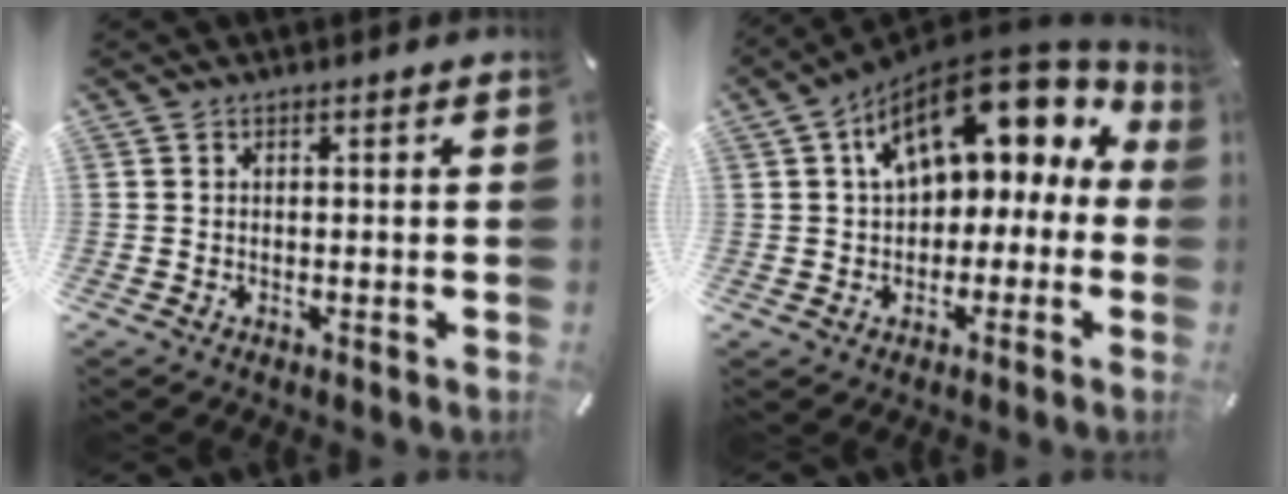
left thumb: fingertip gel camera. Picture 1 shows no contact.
{"total": 14.3, "force": [6.4, 8.6, 9.5], "torque": [-0.142, -0.039, 0.111]}